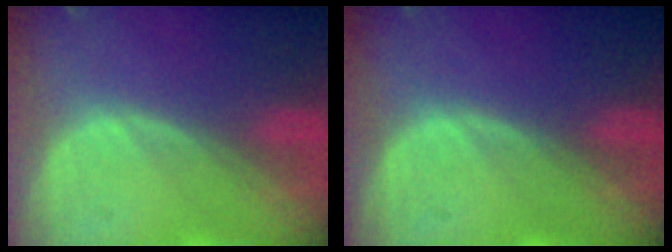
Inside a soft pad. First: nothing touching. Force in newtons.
{"total": 0.0}